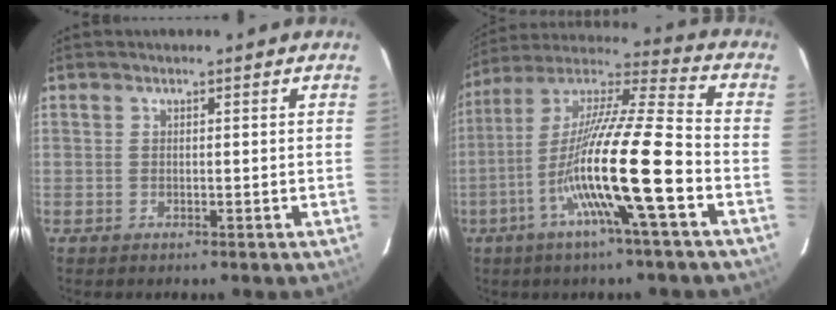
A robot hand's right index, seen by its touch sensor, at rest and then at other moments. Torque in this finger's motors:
{"motor_torque": [1.65, -0.49, 1.05, 0.21]}